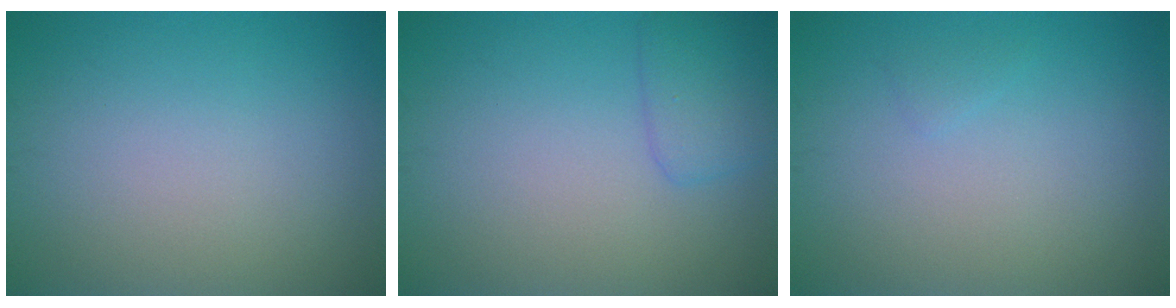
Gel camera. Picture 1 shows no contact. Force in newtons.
{"total": 2.2, "press": 2.2, "slide": 0.2}
{"total": 0.5, "press": 0.5, "slide": 0.0}